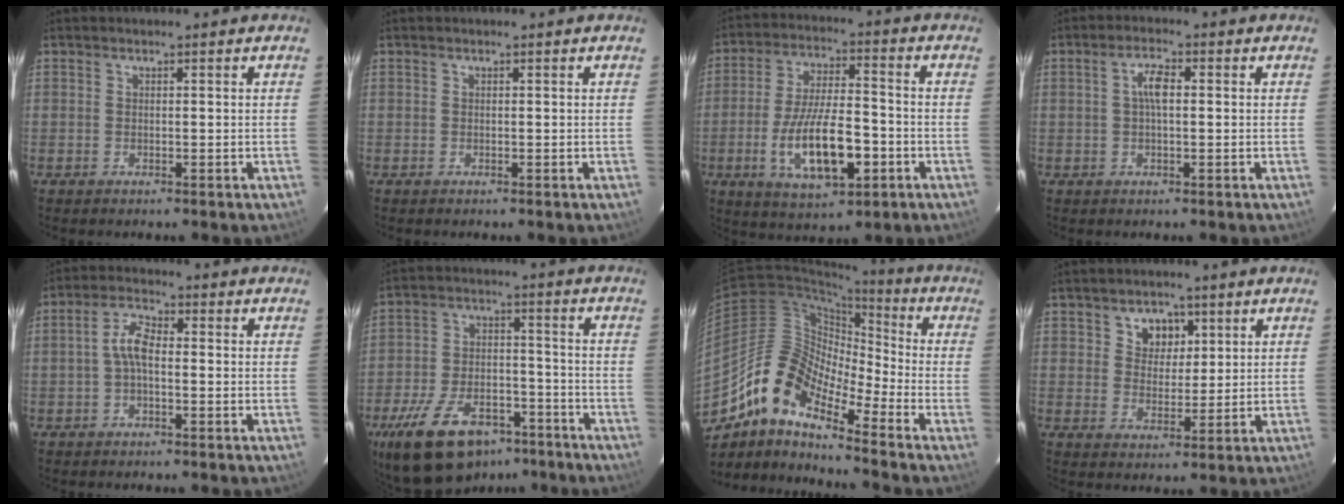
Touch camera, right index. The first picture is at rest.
{"total": 0.0}
{"total": 14.8, "force": [-4.8, 5.2, 13.0], "torque": [-0.257, -0.011, -0.074]}
{"total": 3.5, "force": [0.3, 1.2, 3.2], "torque": [-0.063, 0.009, 0.006]}
{"total": 4.3, "force": [-0.6, 2.2, 3.7], "torque": [-0.076, 0.017, -0.011]}
{"total": 19.3, "force": [-12.9, 9.6, 10.8], "torque": [-0.223, -0.011, -0.203]}
{"total": 13.1, "force": [-9.6, 4.2, 7.9], "torque": [-0.126, 0.010, -0.199]}
{"total": 5.2, "force": [2.5, 4.2, 1.8], "torque": [-0.022, 0.007, 0.046]}